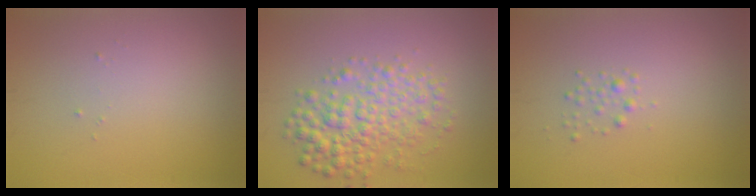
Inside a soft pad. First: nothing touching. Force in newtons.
{"total": 4.8, "press": 4.8, "slide": 0.0}
{"total": 0.9, "press": 0.9, "slide": 0.0}